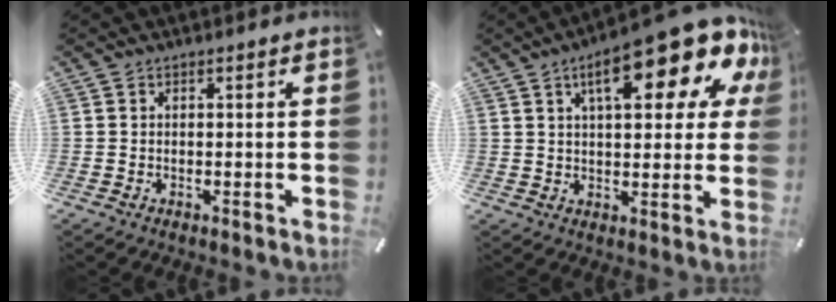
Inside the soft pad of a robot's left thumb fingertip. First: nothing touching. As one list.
[{"total": 20.1, "force": [10.9, 6.7, 15.5], "torque": [-0.224, -0.056, 0.171]}]